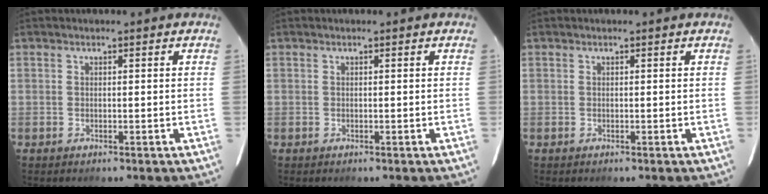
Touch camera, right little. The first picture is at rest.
{"total": 0.0}
{"total": 0.0}